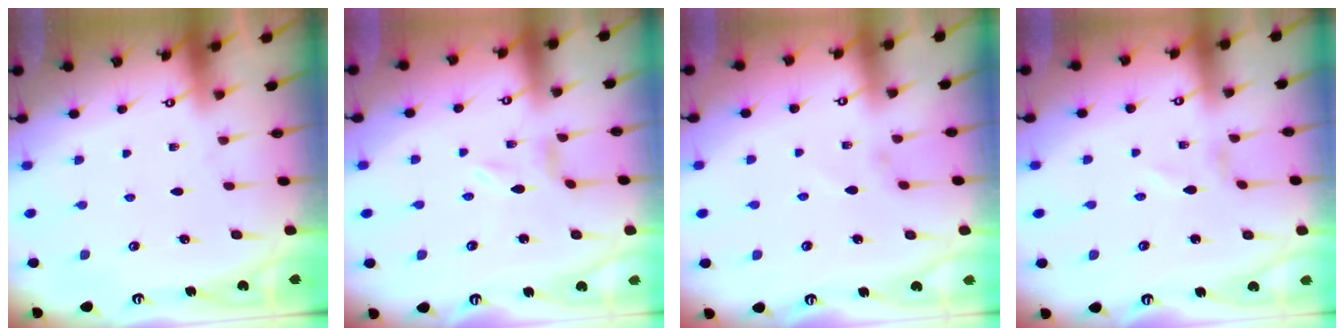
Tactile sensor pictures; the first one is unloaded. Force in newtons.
{"total": 0.0}
{"total": 1.7, "press": 1.7, "slide": 0.3}
{"total": 0.8, "press": 0.8, "slide": 0.1}